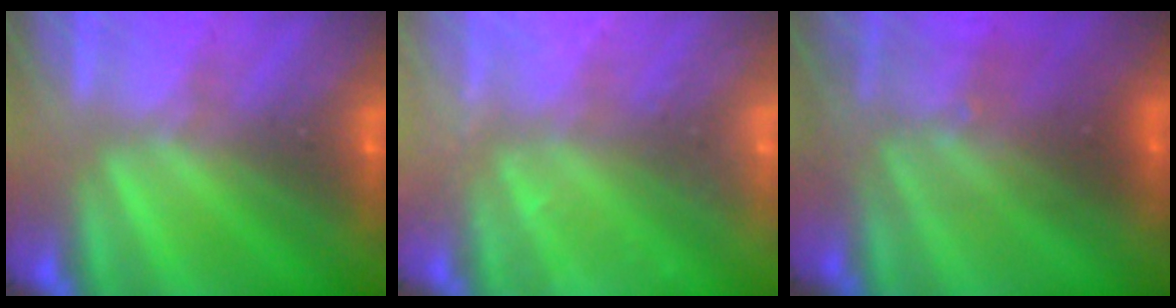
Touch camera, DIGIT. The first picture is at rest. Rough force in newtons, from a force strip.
{"total": 2.6}
{"total": 2.8}